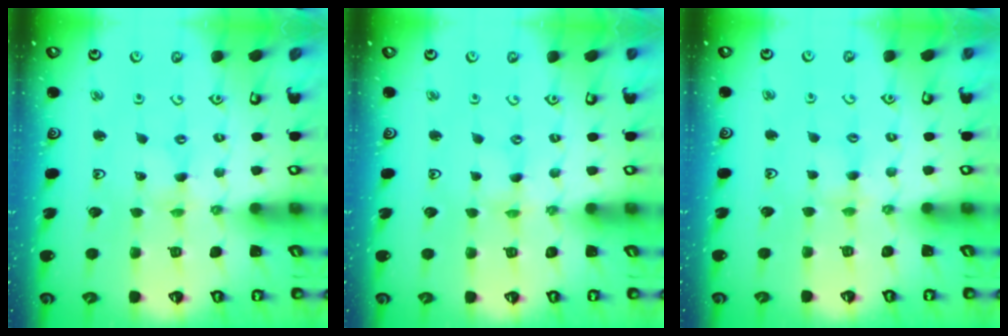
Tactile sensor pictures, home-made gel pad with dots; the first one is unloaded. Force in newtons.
{"total": 0.0}
{"total": 3.7, "press": 3.7, "slide": 0.5}